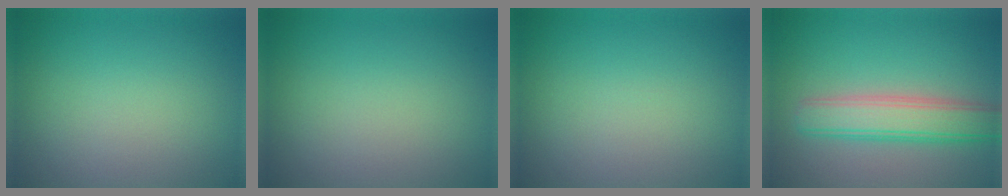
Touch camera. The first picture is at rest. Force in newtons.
{"total": 0.0}
{"total": 0.0}
{"total": 5.0, "press": 5.0, "slide": 0.2}